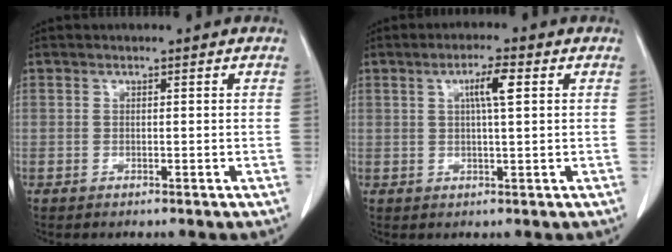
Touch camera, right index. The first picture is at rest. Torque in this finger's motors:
{"motor_torque": [0.36, 0.01, 0.27, 0.06]}